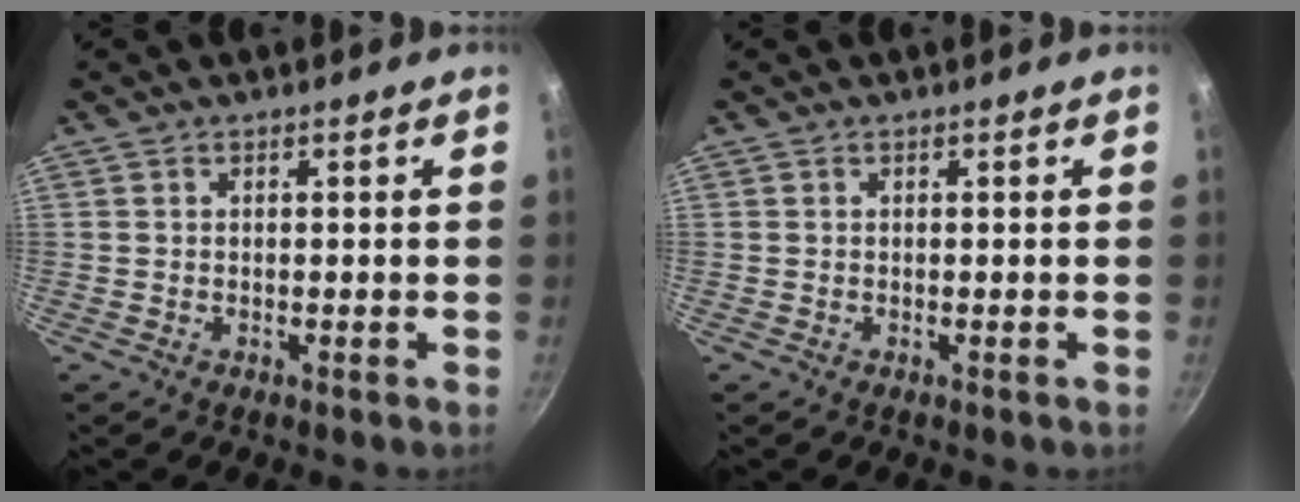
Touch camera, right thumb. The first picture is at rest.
{"total": 0.0}